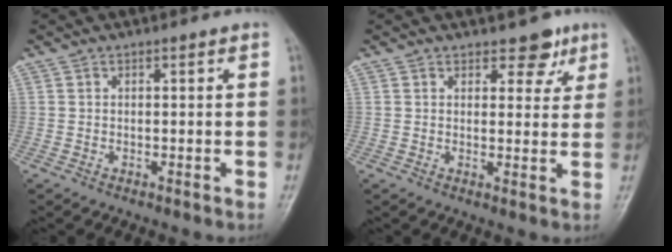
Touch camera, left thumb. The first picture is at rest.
{"total": 4.6, "force": [3.1, 2.7, 2.0], "torque": [0.006, -0.015, 0.041]}